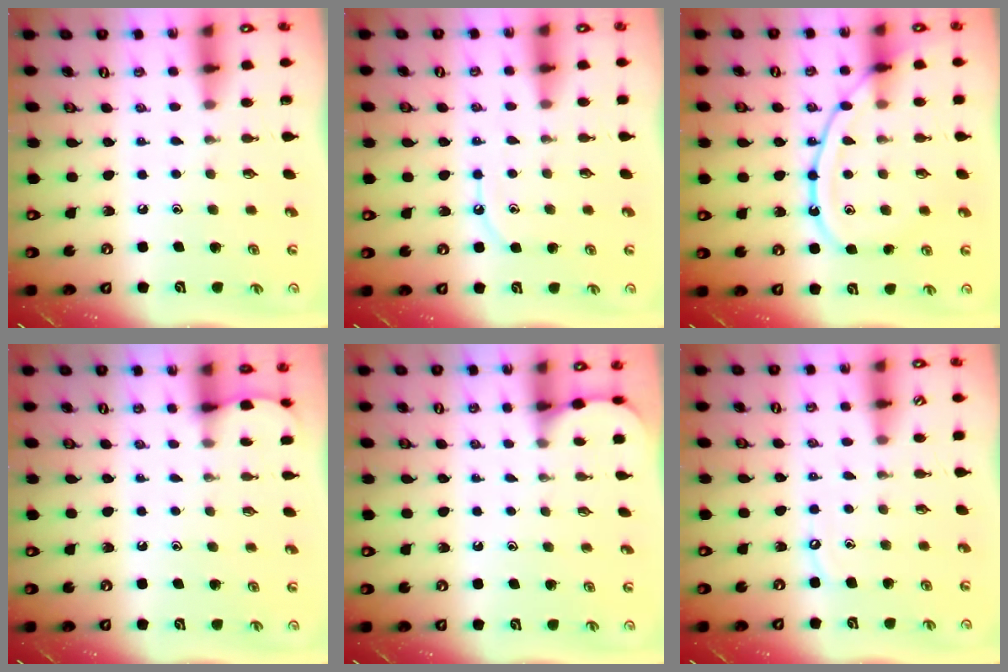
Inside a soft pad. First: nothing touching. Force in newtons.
{"total": 6.1, "press": 6.1, "slide": 0.6}
{"total": 12.6, "press": 12.5, "slide": 1.4}
{"total": 2.4, "press": 2.4, "slide": 0.2}
{"total": 1.8, "press": 1.8, "slide": 0.2}
{"total": 4.0, "press": 4.0, "slide": 0.6}